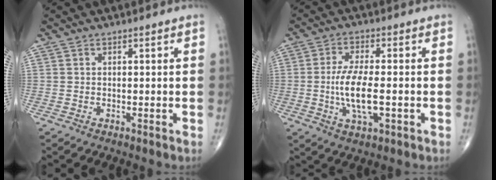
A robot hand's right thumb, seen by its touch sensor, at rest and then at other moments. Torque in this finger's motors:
{"motor_torque": [2.78, 2.23, 1.37, -0.18, 0.43]}